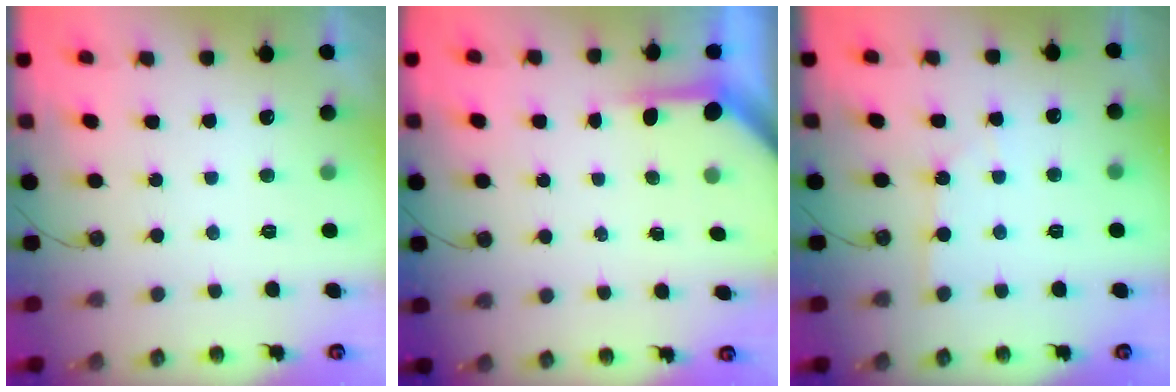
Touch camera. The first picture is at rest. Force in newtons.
{"total": 3.8, "press": 3.8, "slide": 0.3}
{"total": 2.2, "press": 2.2, "slide": 0.4}